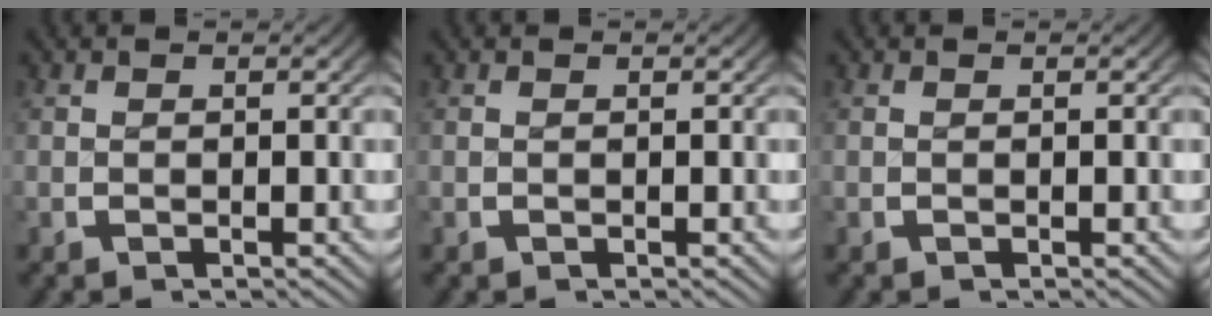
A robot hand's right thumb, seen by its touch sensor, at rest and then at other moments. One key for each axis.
{"total": 0.0}
{"total": 0.0}